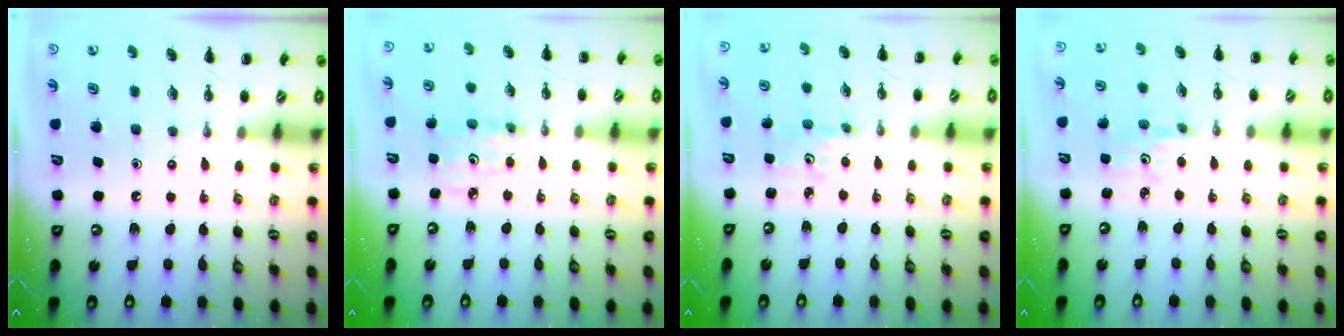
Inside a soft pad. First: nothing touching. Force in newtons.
{"total": 2.8, "press": 2.8, "slide": 0.4}
{"total": 2.1, "press": 2.0, "slide": 0.6}
{"total": 2.3, "press": 2.2, "slide": 0.7}